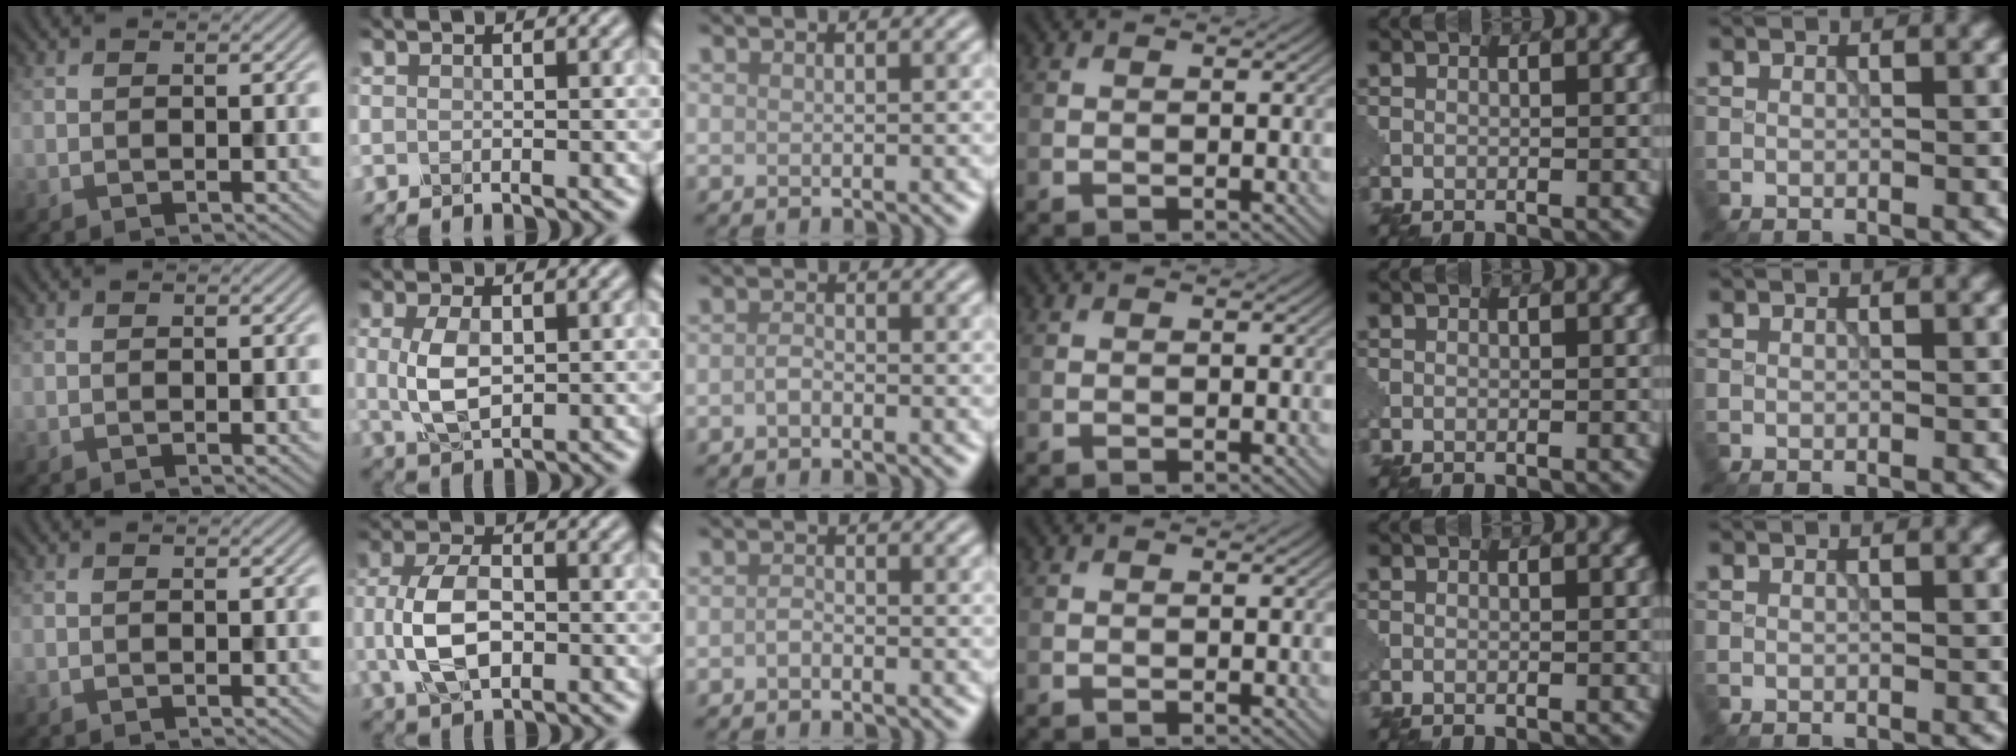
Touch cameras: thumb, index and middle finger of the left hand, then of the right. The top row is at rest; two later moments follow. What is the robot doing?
{"motion": "close", "object": "eyeshadow palette"}